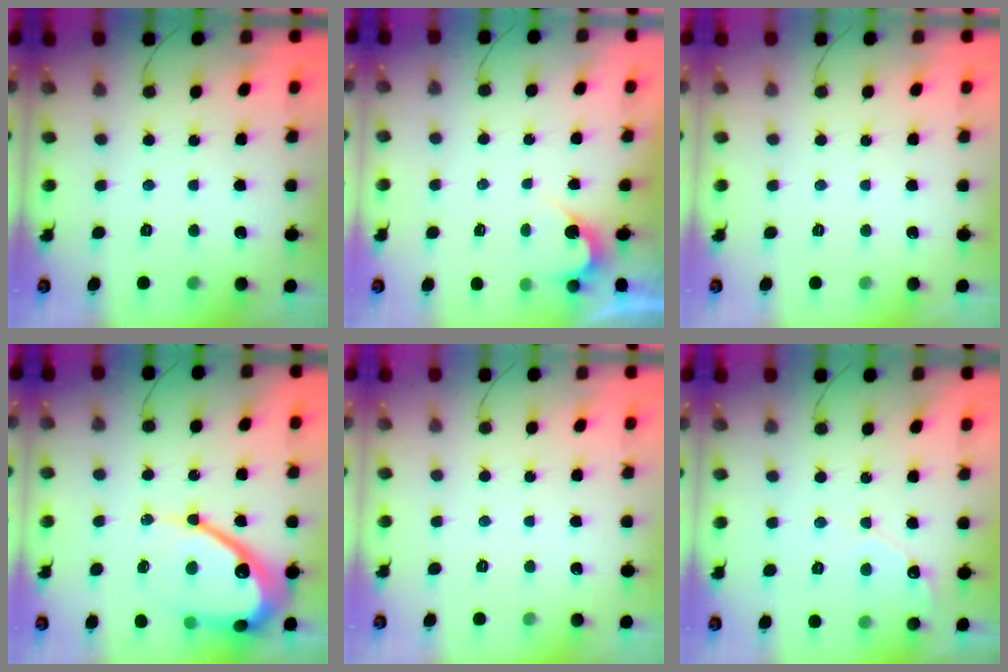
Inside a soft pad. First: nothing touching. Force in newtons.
{"total": 2.4, "press": 2.4, "slide": 0.1}
{"total": 0.0}
{"total": 16.6, "press": 16.6, "slide": 1.0}
{"total": 0.0}
{"total": 4.0, "press": 4.0, "slide": 0.3}